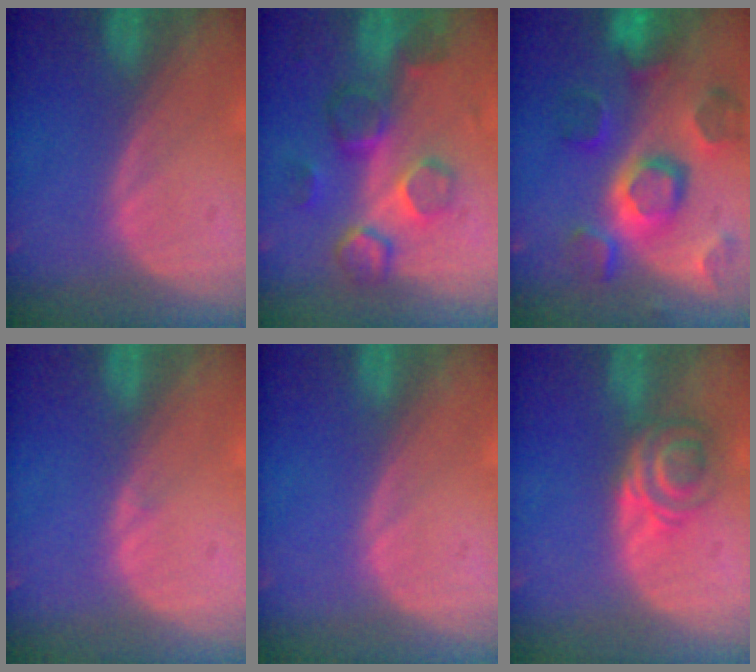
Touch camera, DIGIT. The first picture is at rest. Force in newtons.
{"total": 8.5, "press": 7.8, "slide": 3.5}
{"total": 11.4, "press": 10.1, "slide": 5.2}
{"total": 0.6, "press": 0.2, "slide": 0.5}
{"total": 0.0}
{"total": 5.9, "press": 4.9, "slide": 3.2}